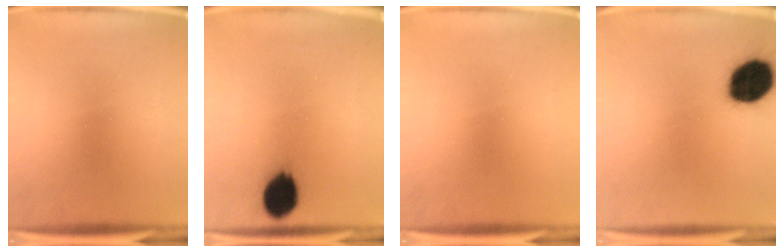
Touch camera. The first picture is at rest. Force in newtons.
{"total": 10.1}
{"total": 0.0}
{"total": 15.8}